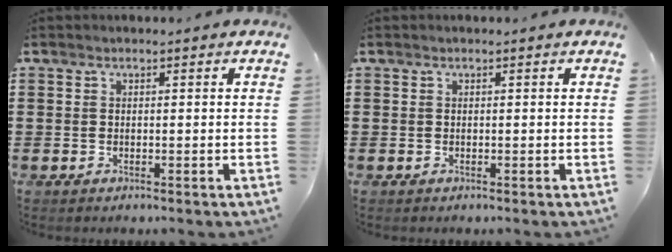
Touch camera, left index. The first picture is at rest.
{"total": 0.0}